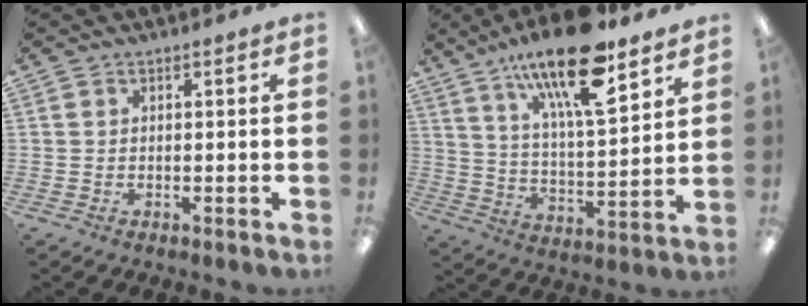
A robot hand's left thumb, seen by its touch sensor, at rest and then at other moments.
{"total": 20.8, "force": [14.1, 6.2, 14.0], "torque": [-0.233, -0.077, 0.231]}